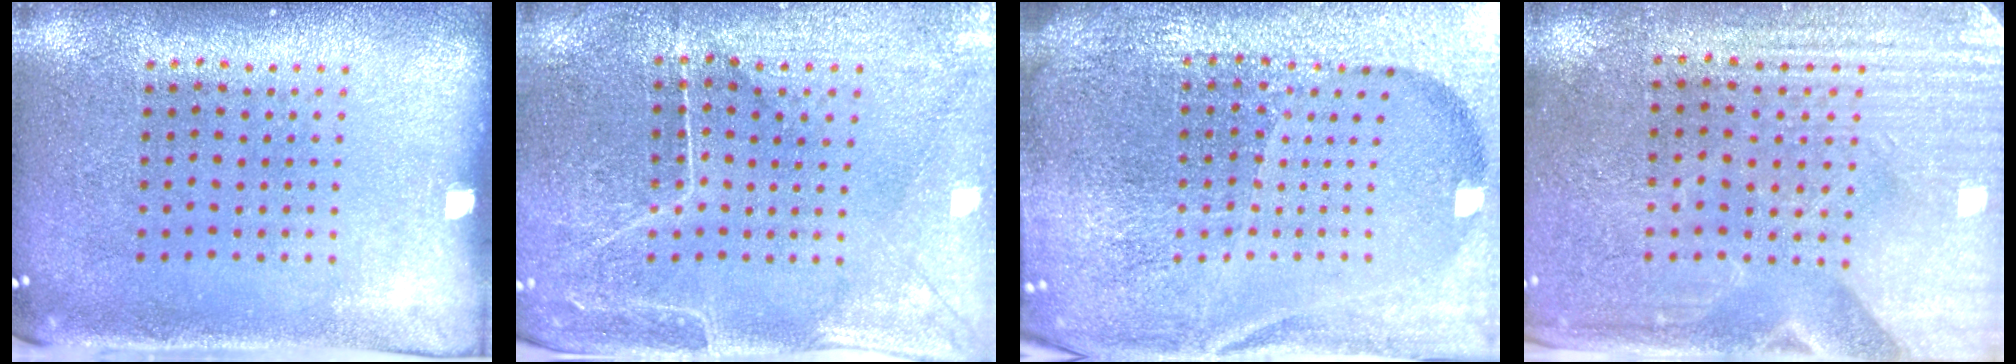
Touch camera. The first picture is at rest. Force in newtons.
{"total": 0.7, "press": 0.5, "slide": 0.4}
{"total": 6.1, "press": 5.4, "slide": 2.8}
{"total": 3.4, "press": 3.2, "slide": 1.2}